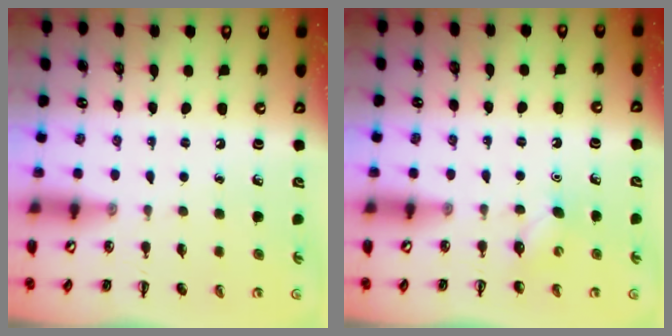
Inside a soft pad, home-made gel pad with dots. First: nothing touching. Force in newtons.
{"total": 3.0, "press": 2.9, "slide": 0.7}